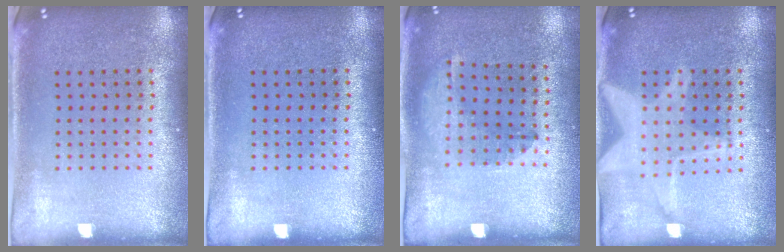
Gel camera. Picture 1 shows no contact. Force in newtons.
{"total": 0.0}
{"total": 1.4, "press": 0.9, "slide": 1.1}
{"total": 2.3, "press": 2.3, "slide": 0.3}